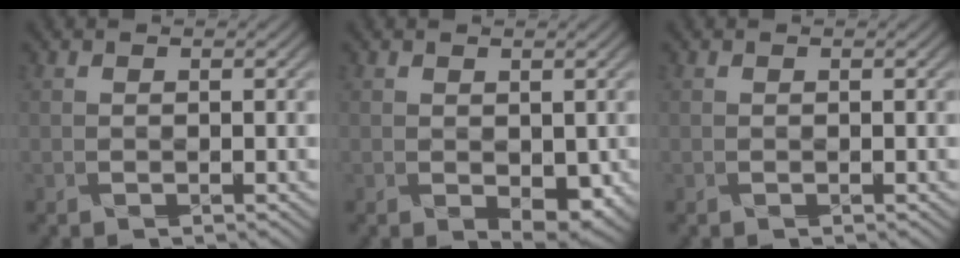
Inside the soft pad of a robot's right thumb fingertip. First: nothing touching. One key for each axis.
{"total": 3.1, "fx": -0.5, "fy": 1.9, "fz": 2.4, "tx": -0.040, "ty": -0.012, "tz": 0.006}
{"total": 0.0}